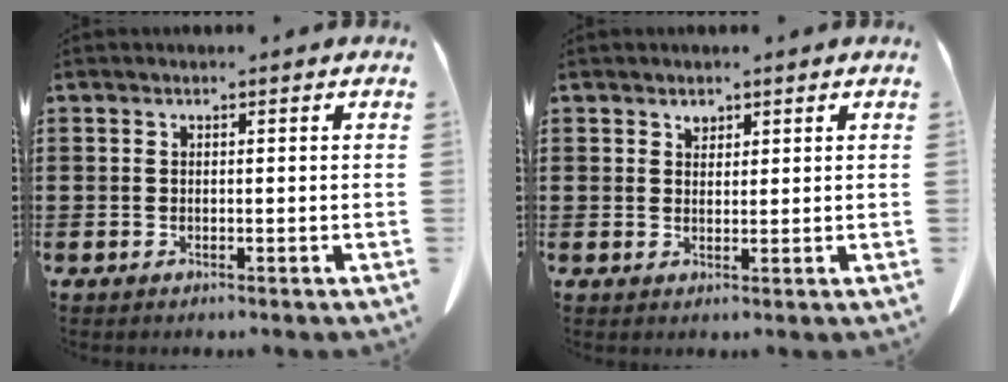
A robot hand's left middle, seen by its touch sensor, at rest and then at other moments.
{"total": 1.4, "force": [1.2, 0.6, 0.4], "torque": [-0.002, -0.005, 0.022]}